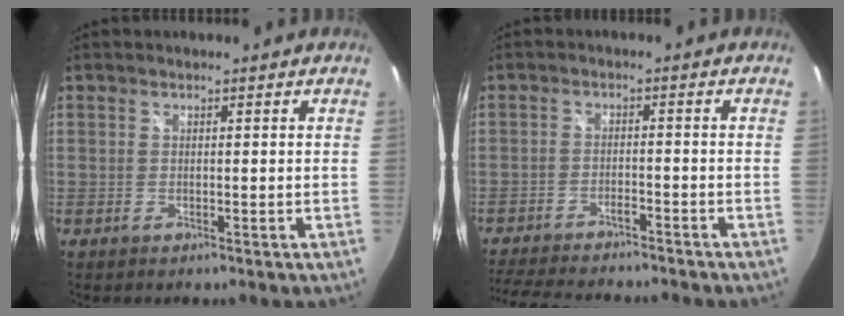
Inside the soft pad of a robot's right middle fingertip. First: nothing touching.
{"total": 13.6, "force": [-12.0, 2.6, 5.8], "torque": [-0.130, -0.015, -0.186]}